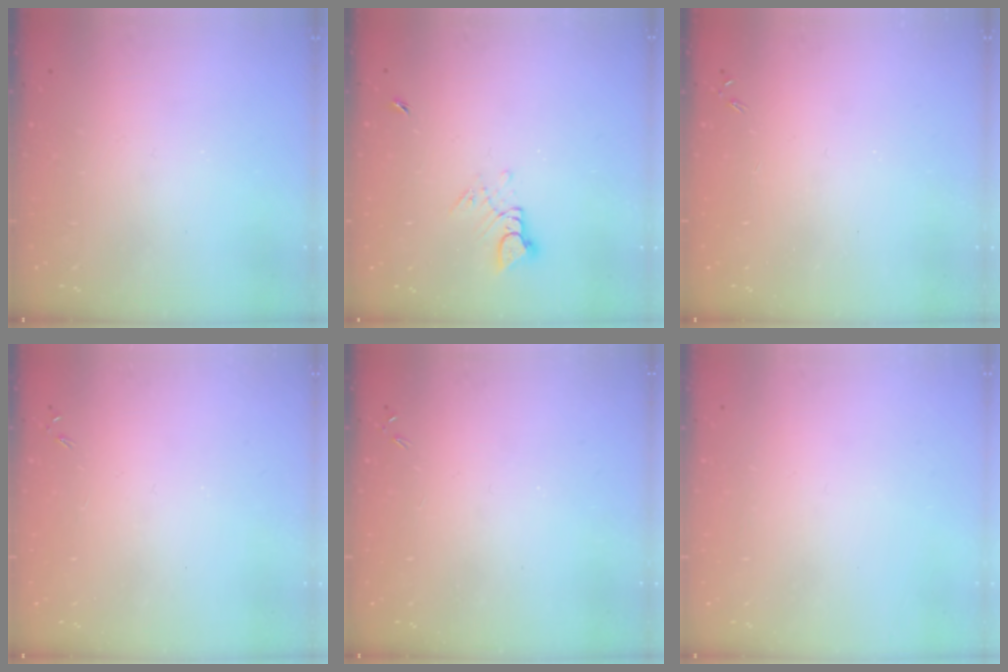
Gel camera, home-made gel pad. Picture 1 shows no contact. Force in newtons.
{"total": 3.5, "press": 3.5, "slide": 0.4}
{"total": 0.0}
{"total": 0.0}
{"total": 0.0}
{"total": 0.0}